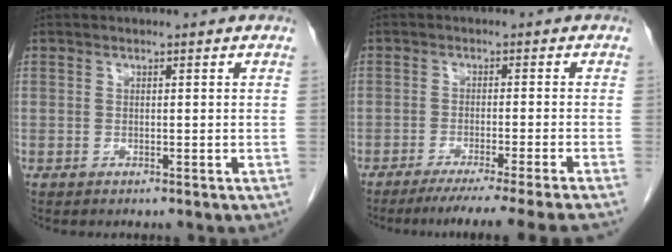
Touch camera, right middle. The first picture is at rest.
{"total": 12.1, "force": [-10.5, -2.7, 5.4], "torque": [-0.047, -0.034, -0.148]}